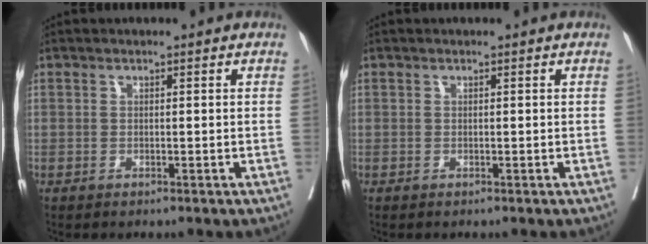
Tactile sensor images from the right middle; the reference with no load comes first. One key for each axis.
{"total": 0.0}